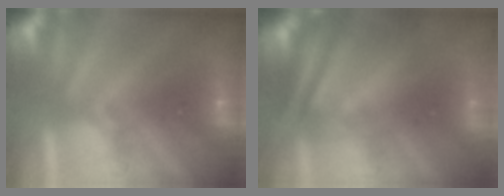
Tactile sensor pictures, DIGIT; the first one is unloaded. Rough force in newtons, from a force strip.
{"total": 7.0}